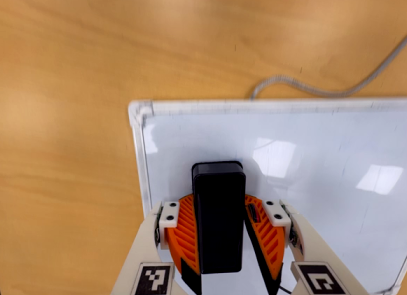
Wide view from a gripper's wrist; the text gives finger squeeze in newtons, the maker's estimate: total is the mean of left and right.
{"total": 9.7, "left": 11.1, "right": 8.4}